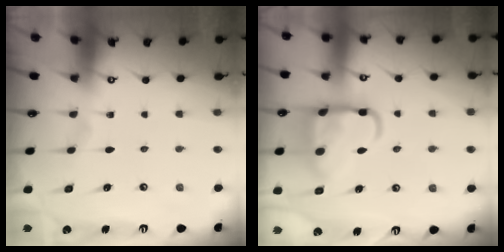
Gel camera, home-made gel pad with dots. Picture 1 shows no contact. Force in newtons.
{"total": 14.1, "press": 14.0, "slide": 1.6}